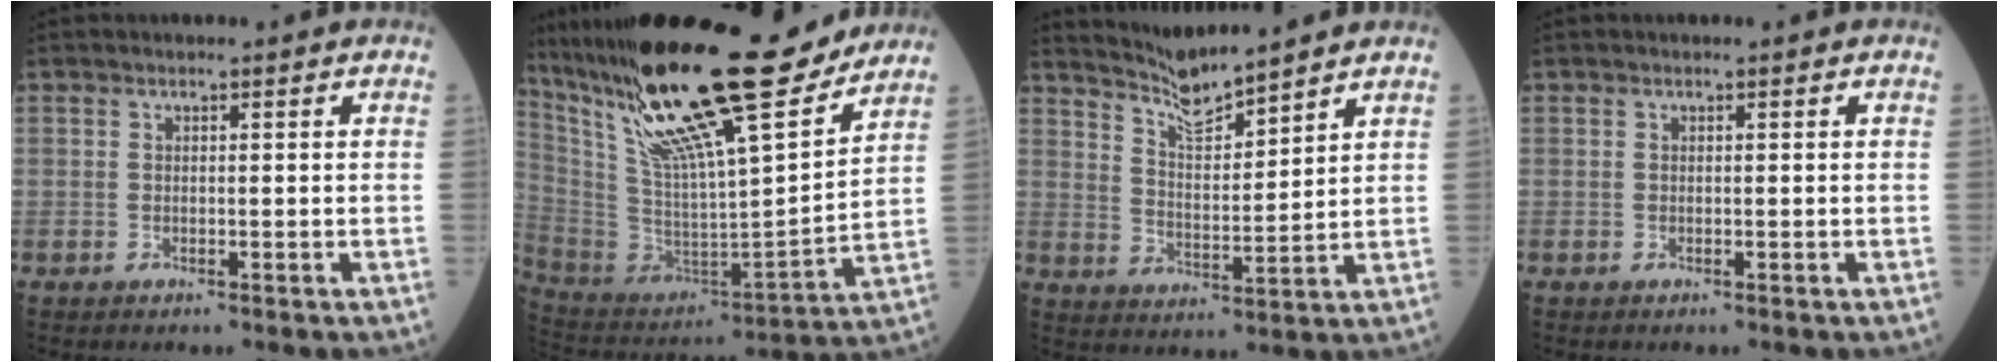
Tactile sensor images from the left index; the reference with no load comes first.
{"total": 26.8, "force": [19.9, 3.3, 17.6], "torque": [-0.319, -0.007, 0.343]}
{"total": 7.8, "force": [7.4, -0.3, 2.3], "torque": [-0.055, -0.002, 0.144]}
{"total": 0.0}